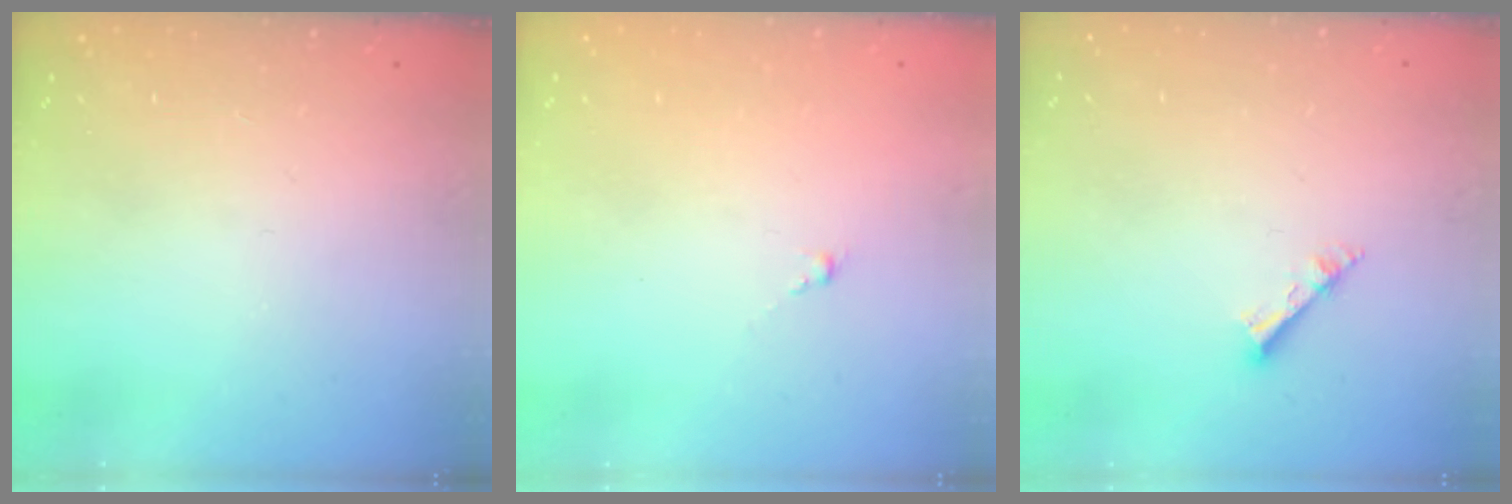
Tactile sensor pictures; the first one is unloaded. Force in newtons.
{"total": 0.0}
{"total": 2.6, "press": 2.5, "slide": 0.2}